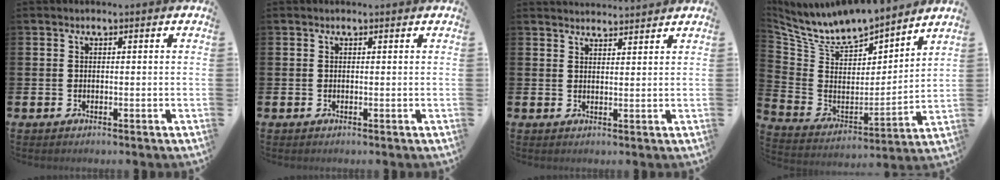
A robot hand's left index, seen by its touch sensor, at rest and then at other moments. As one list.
[{"total": 0.0}, {"total": 2.7, "force": [2.7, 0.0, -0.1], "torque": [0.002, -0.017, 0.049]}, {"total": 9.8, "force": [9.1, 2.6, 2.5], "torque": [-0.095, -0.071, 0.158]}]